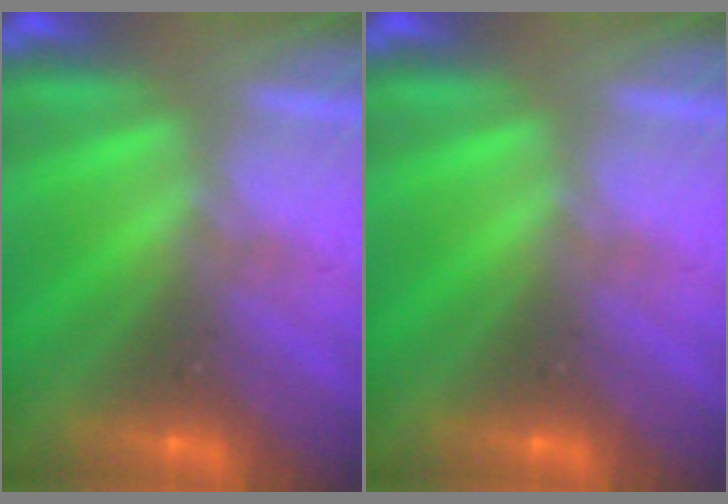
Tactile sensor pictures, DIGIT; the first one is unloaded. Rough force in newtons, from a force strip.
{"total": 0.0}